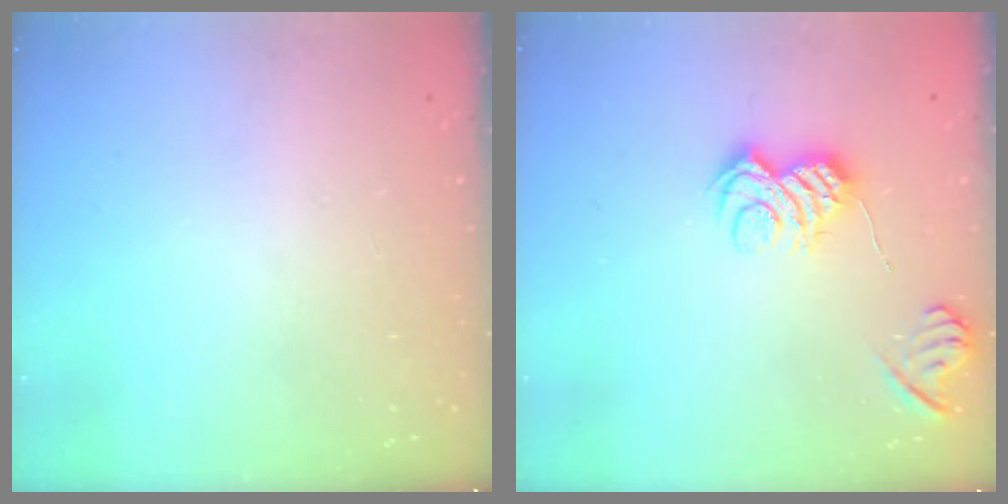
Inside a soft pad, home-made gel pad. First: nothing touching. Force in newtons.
{"total": 9.1, "press": 9.0, "slide": 0.8}